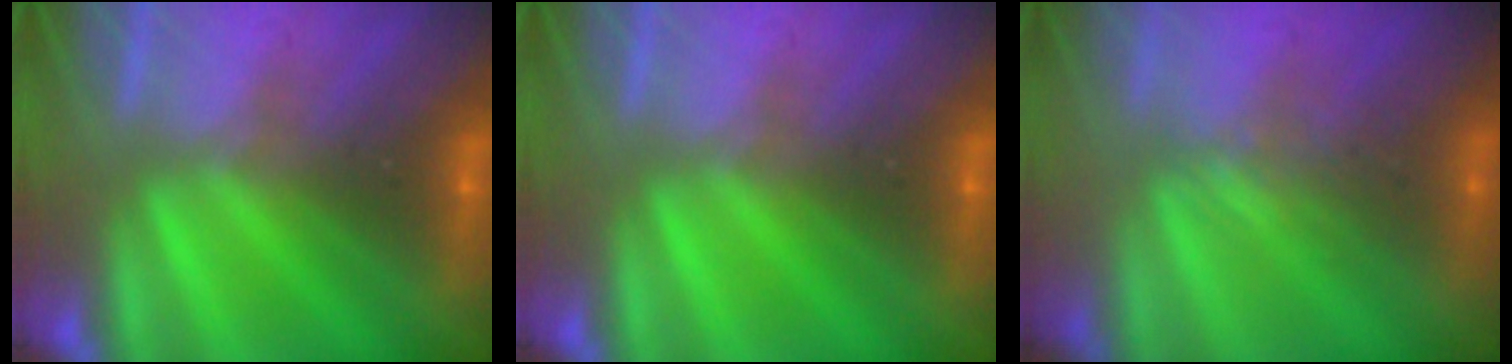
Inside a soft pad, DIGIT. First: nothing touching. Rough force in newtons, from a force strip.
{"total": 0.0}
{"total": 2.5}